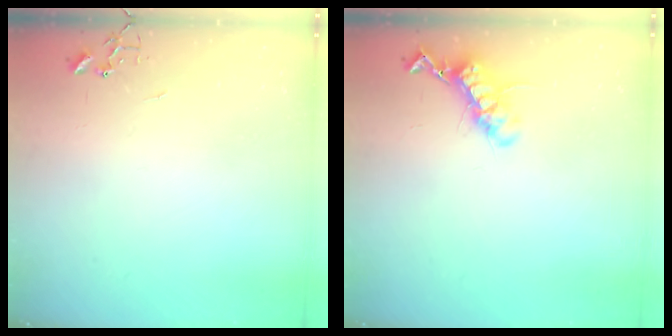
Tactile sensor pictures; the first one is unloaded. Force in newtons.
{"total": 12.3, "press": 12.3, "slide": 0.6}